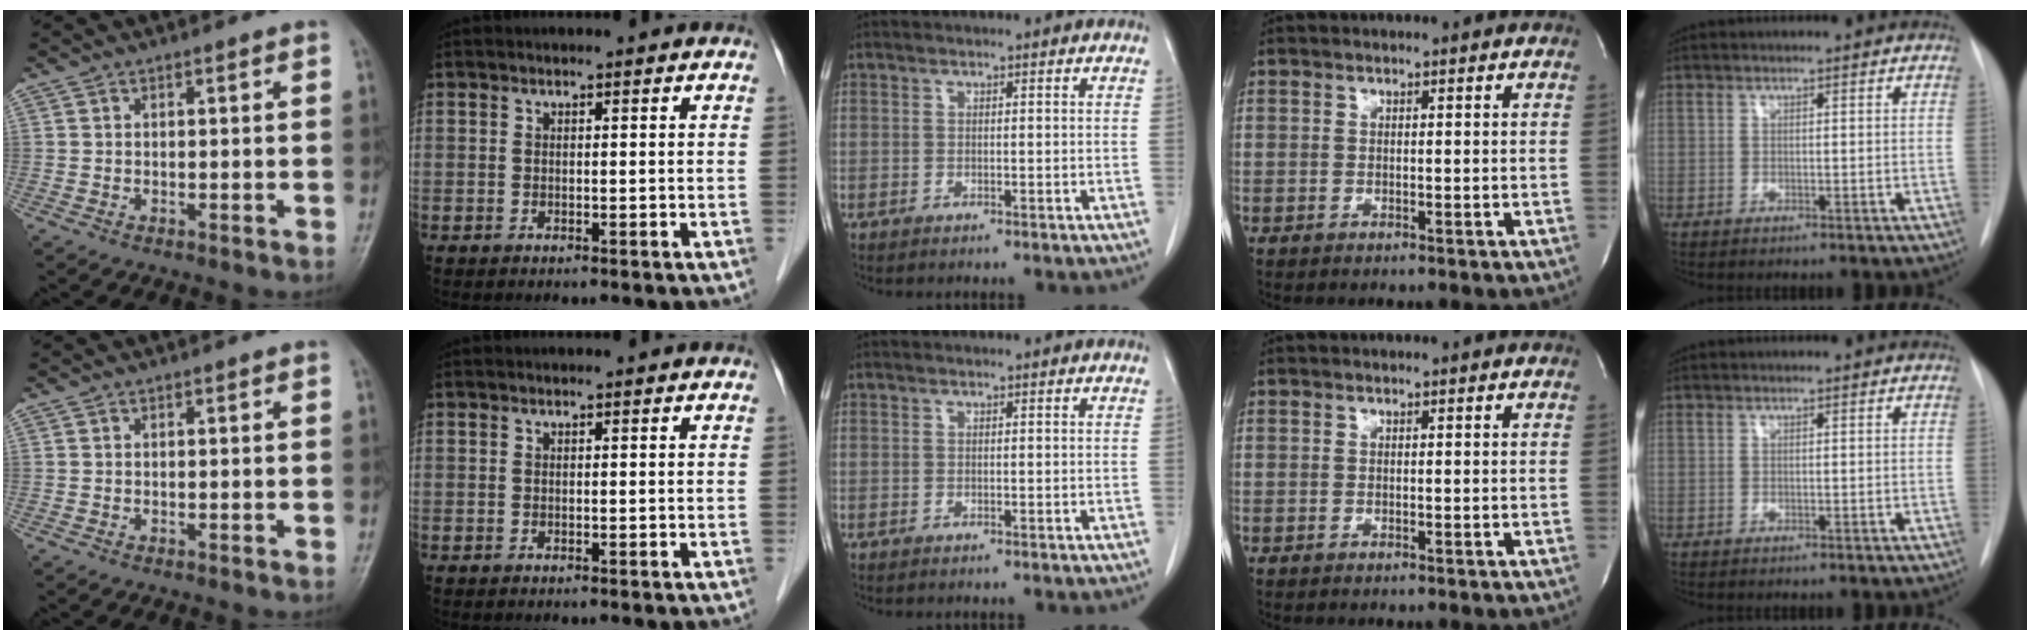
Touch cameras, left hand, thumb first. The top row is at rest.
{}